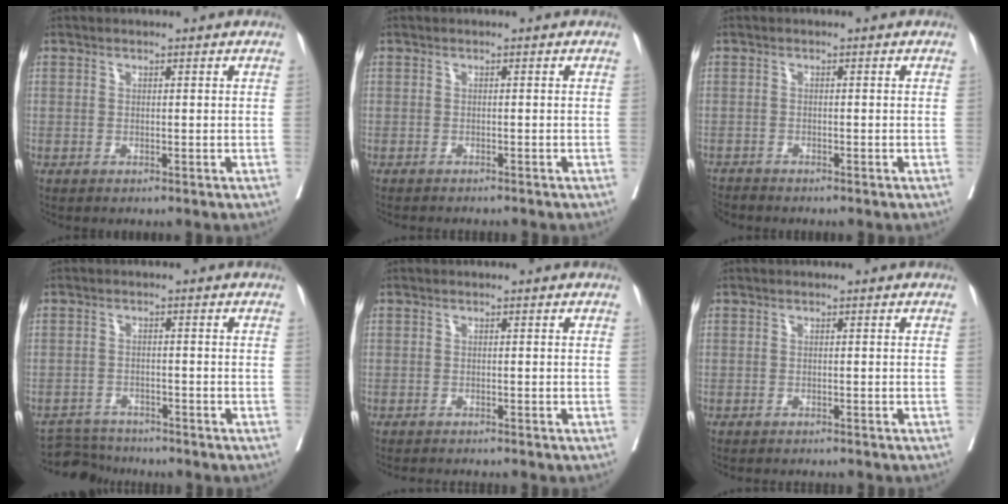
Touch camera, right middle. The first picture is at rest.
{"total": 4.2, "force": [-3.9, 0.6, 1.5], "torque": [-0.015, -0.006, -0.050]}
{"total": 2.5, "force": [-2.4, 0.4, -0.2], "torque": [0.004, -0.010, -0.047]}
{"total": 4.6, "force": [-4.5, 0.6, -0.6], "torque": [0.009, -0.006, -0.080]}
{"total": 3.5, "force": [-3.3, 0.0, 1.0], "torque": [-0.005, -0.008, -0.047]}
{"total": 3.9, "force": [-3.7, 0.4, 1.0], "torque": [-0.007, -0.008, -0.047]}